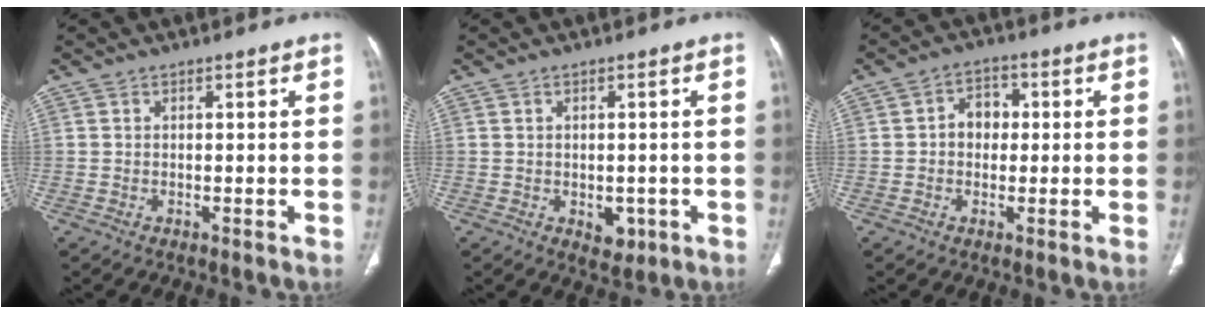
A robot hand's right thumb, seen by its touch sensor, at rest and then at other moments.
{"total": 3.4, "force": [-0.9, 2.4, 2.2], "torque": [-0.010, 0.002, -0.001]}
{"total": 5.1, "force": [0.3, 4.1, 3.0], "torque": [-0.023, 0.014, -0.003]}